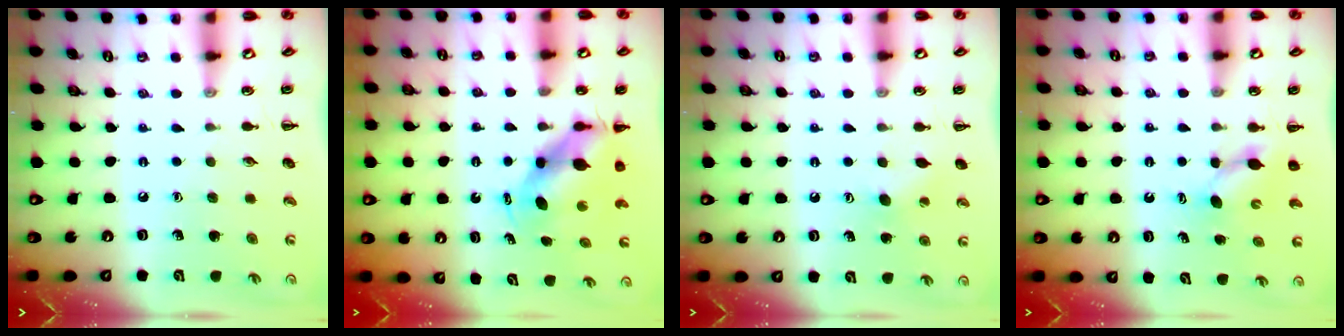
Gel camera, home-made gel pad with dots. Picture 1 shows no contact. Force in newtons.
{"total": 5.6, "press": 5.4, "slide": 1.6}
{"total": 6.2, "press": 6.0, "slide": 1.5}
{"total": 4.4, "press": 4.3, "slide": 0.6}